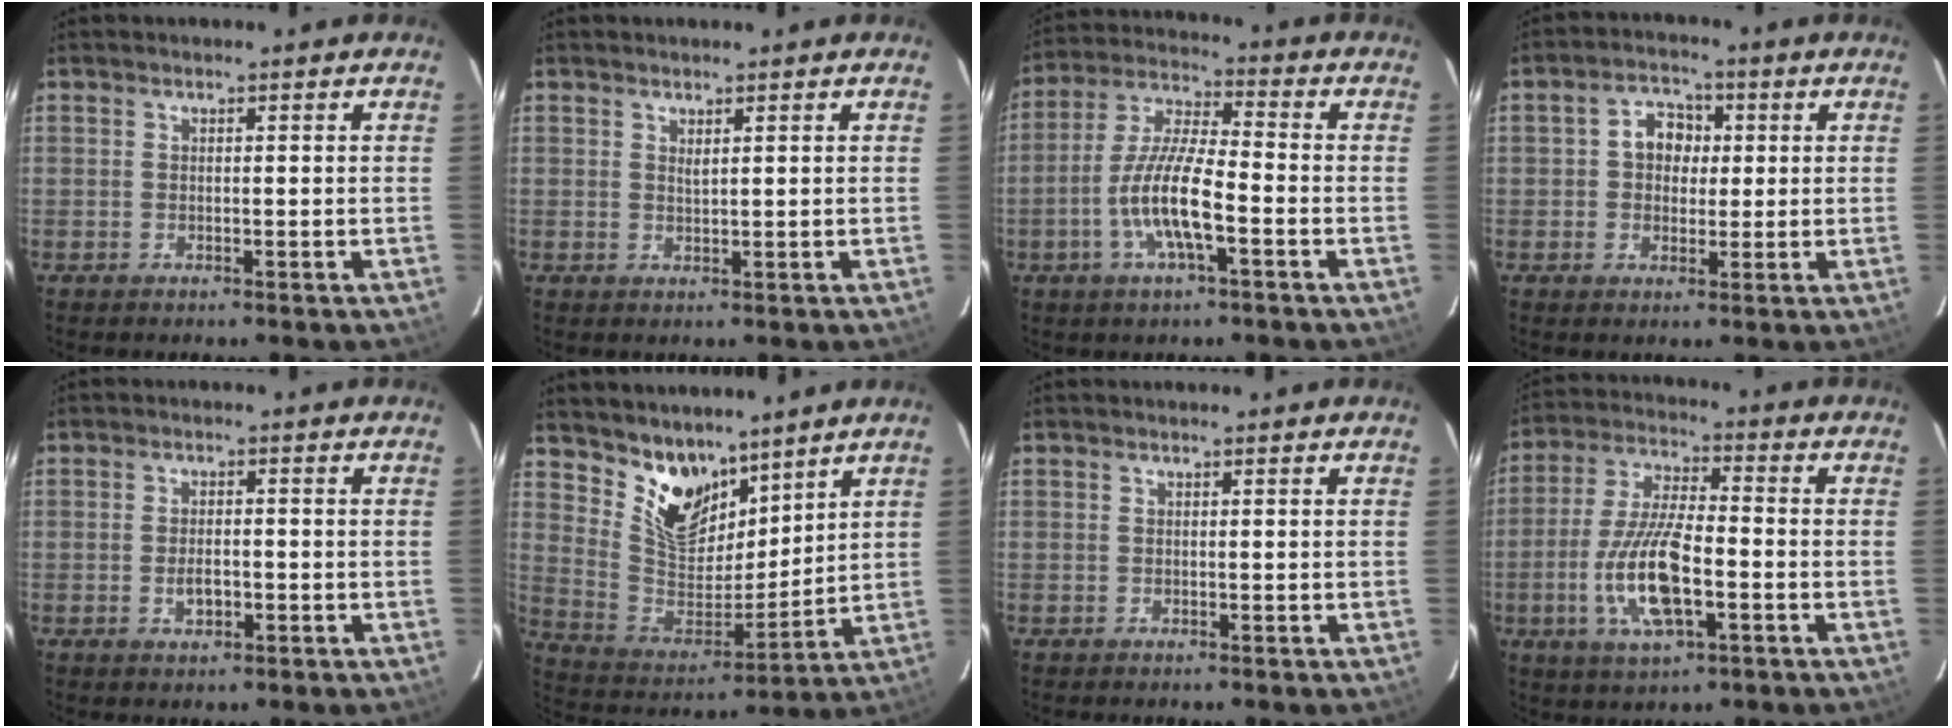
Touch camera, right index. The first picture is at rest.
{"total": 0.9, "force": [0.8, 0.2, 0.5], "torque": [-0.011, -0.001, 0.015]}
{"total": 11.3, "force": [-4.1, 2.4, 10.3], "torque": [-0.217, -0.003, -0.081]}
{"total": 5.5, "force": [0.6, 4.6, 2.9], "torque": [-0.049, 0.020, 0.011]}
{"total": 3.1, "force": [-1.0, 1.7, 2.3], "torque": [-0.044, -0.002, -0.015]}
{"total": 12.9, "force": [9.5, 6.9, 5.4], "torque": [-0.107, -0.006, 0.190]}
{"total": 0.0}
{"total": 13.8, "force": [-4.2, 4.5, 12.3], "torque": [-0.259, -0.008, -0.077]}